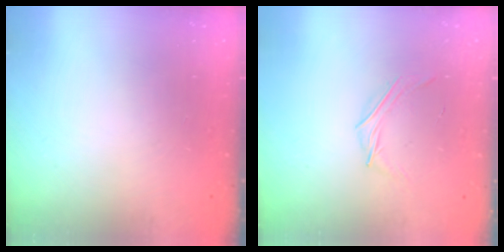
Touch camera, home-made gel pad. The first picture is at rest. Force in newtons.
{"total": 3.9, "press": 3.7, "slide": 1.2}